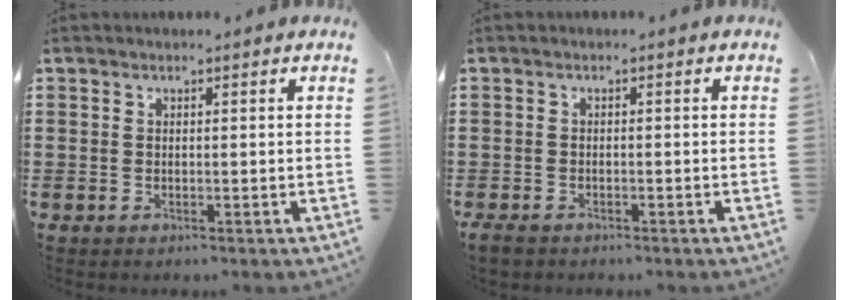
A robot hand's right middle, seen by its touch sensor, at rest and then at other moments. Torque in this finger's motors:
{"motor_torque": [-0.01, 0.14, 0.25, 0.09]}